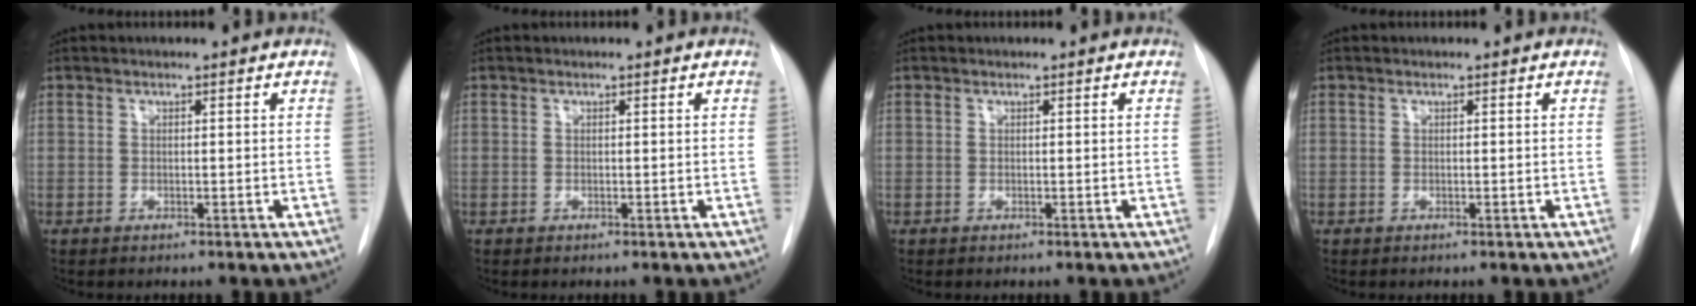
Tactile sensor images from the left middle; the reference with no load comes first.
{"total": 0.0}
{"total": 0.0}
{"total": 0.0}